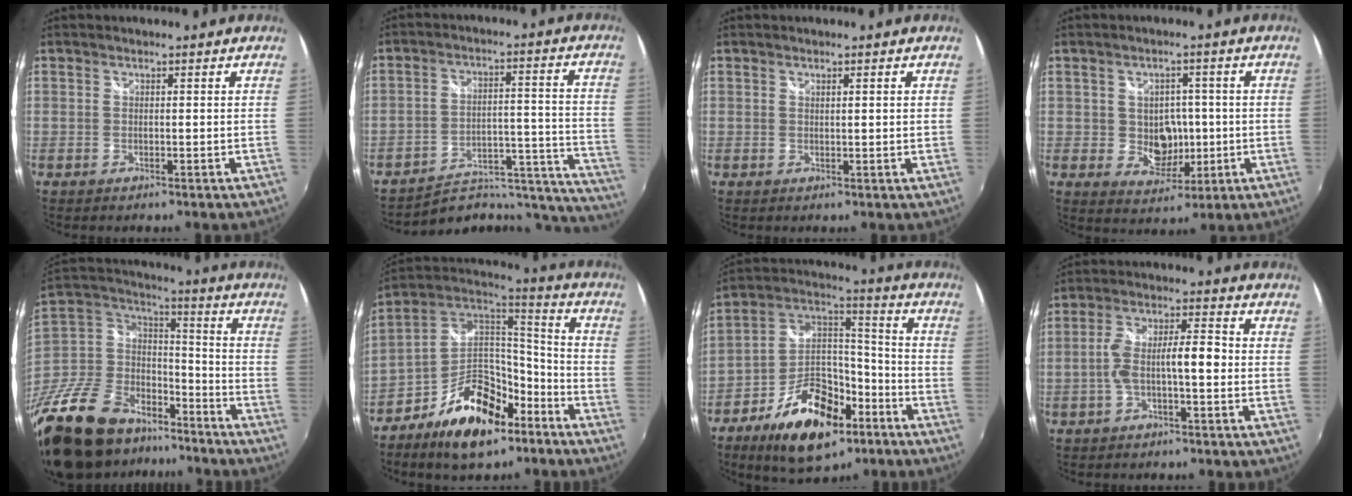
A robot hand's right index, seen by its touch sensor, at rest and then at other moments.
{"total": 21.8, "force": [-20.4, 5.5, 5.3], "torque": [-0.053, 0.031, -0.264]}
{"total": 1.3, "force": [0.6, -0.1, 1.1], "torque": [-0.014, 0.002, 0.010]}
{"total": 6.4, "force": [-0.3, 5.5, 3.3], "torque": [-0.059, 0.006, 0.012]}
{"total": 31.4, "force": [-19.9, 18.8, 15.3], "torque": [-0.362, 0.021, -0.309]}
{"total": 17.6, "force": [-10.3, 8.9, 11.2], "torque": [-0.210, 0.027, -0.173]}
{"total": 19.0, "force": [-10.7, 9.9, 12.3], "torque": [-0.231, 0.024, -0.176]}
{"total": 6.9, "force": [-1.9, 1.6, 6.4], "torque": [-0.127, 0.017, -0.029]}